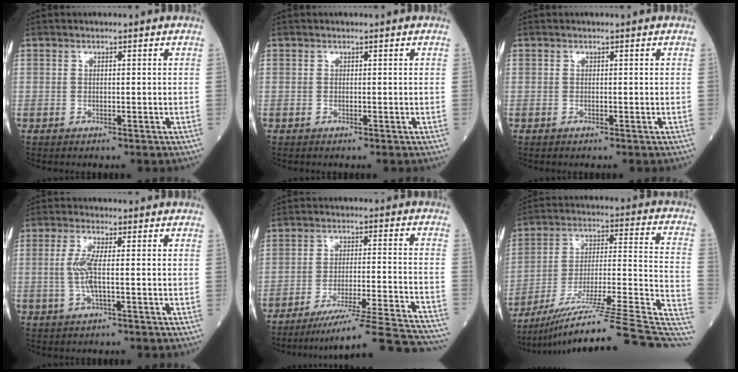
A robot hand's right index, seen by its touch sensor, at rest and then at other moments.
{"total": 0.0}
{"total": 0.0}
{"total": 4.4, "force": [-0.1, 0.7, 4.3], "torque": [-0.097, -0.002, -0.004]}
{"total": 23.5, "force": [-22.0, -1.4, 8.4], "torque": [-0.064, -0.019, -0.299]}
{"total": 25.9, "force": [-20.0, -0.3, 16.4], "torque": [-0.190, 0.007, -0.313]}